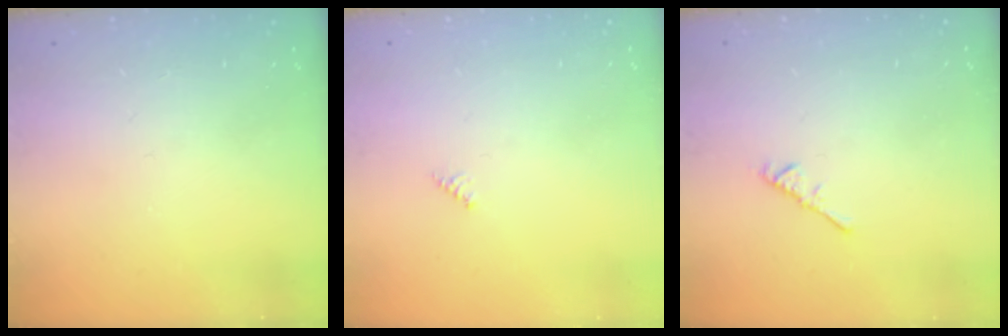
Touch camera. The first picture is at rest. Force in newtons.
{"total": 2.0, "press": 2.0, "slide": 0.2}
{"total": 2.4, "press": 2.3, "slide": 0.6}